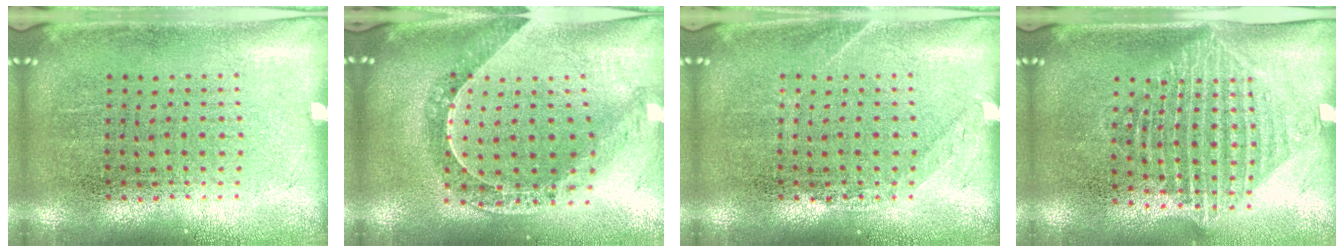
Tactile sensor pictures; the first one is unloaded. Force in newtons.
{"total": 1.1, "press": 1.1, "slide": 0.3}
{"total": 1.1, "press": 1.1, "slide": 0.2}
{"total": 1.4, "press": 1.2, "slide": 0.9}